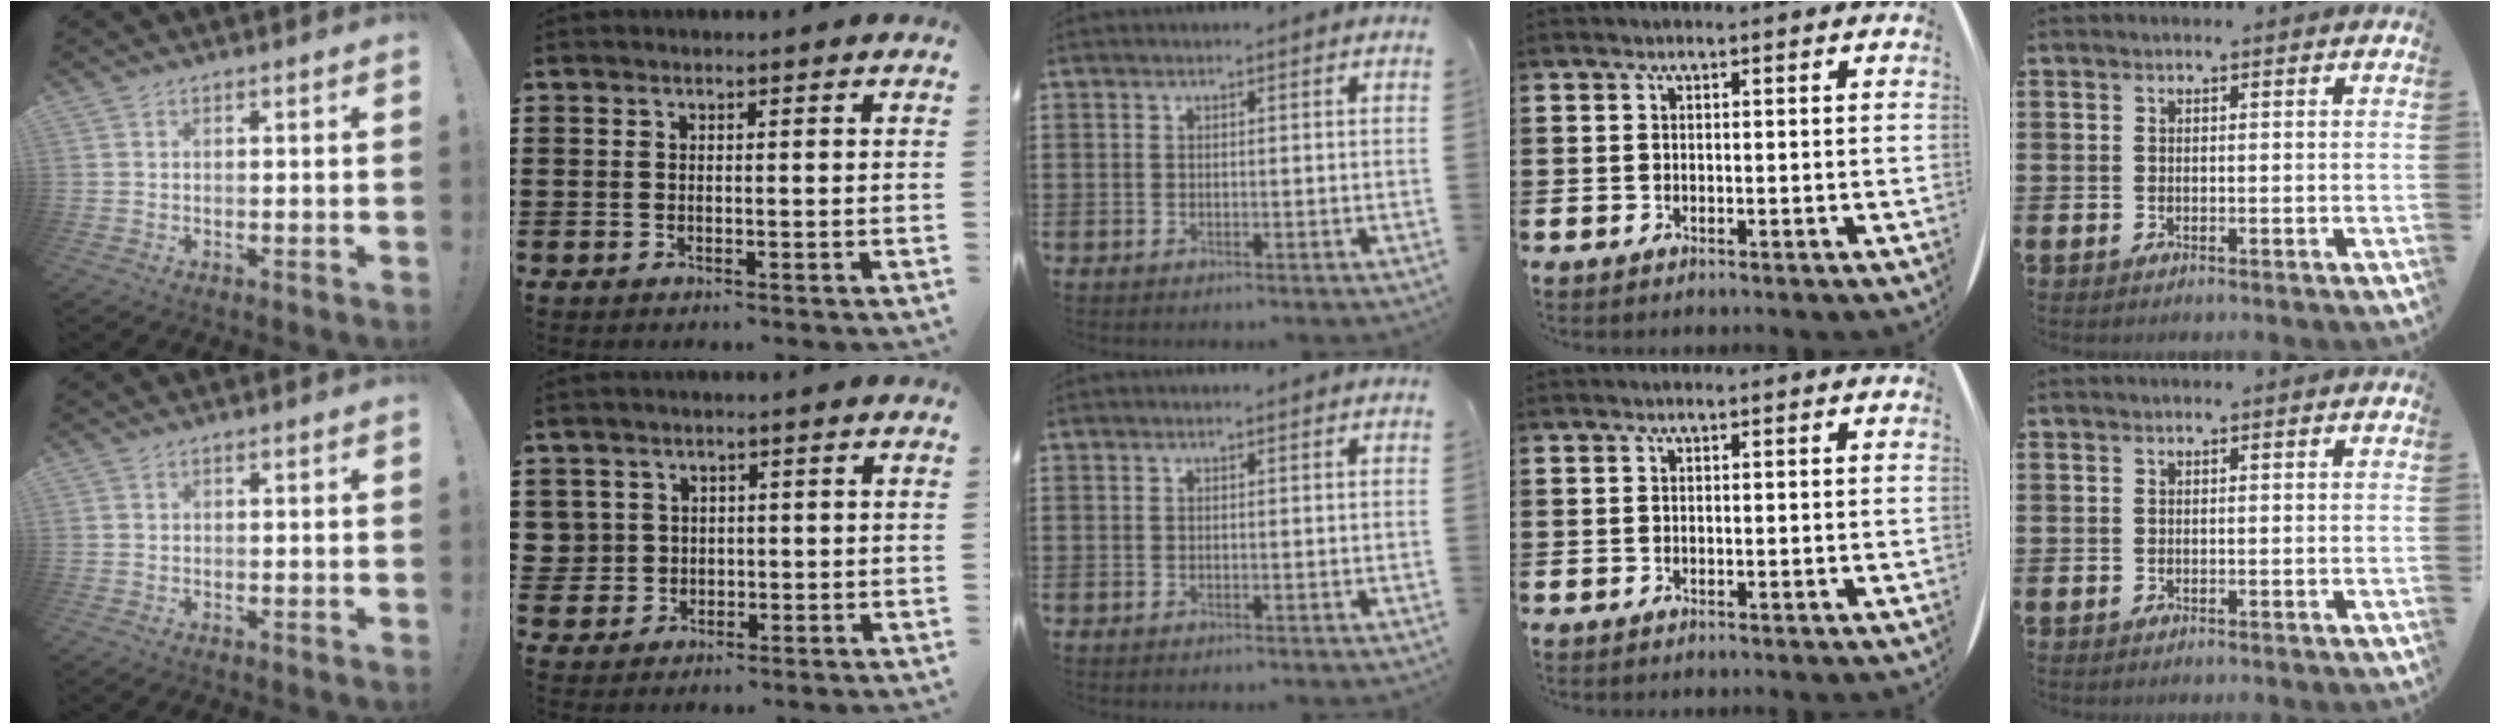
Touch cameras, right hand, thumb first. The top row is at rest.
{"index": {"total": 2.8, "force": [0.5, 2.7, 0.1], "torque": [-0.016, 0.011, 0.008]}}